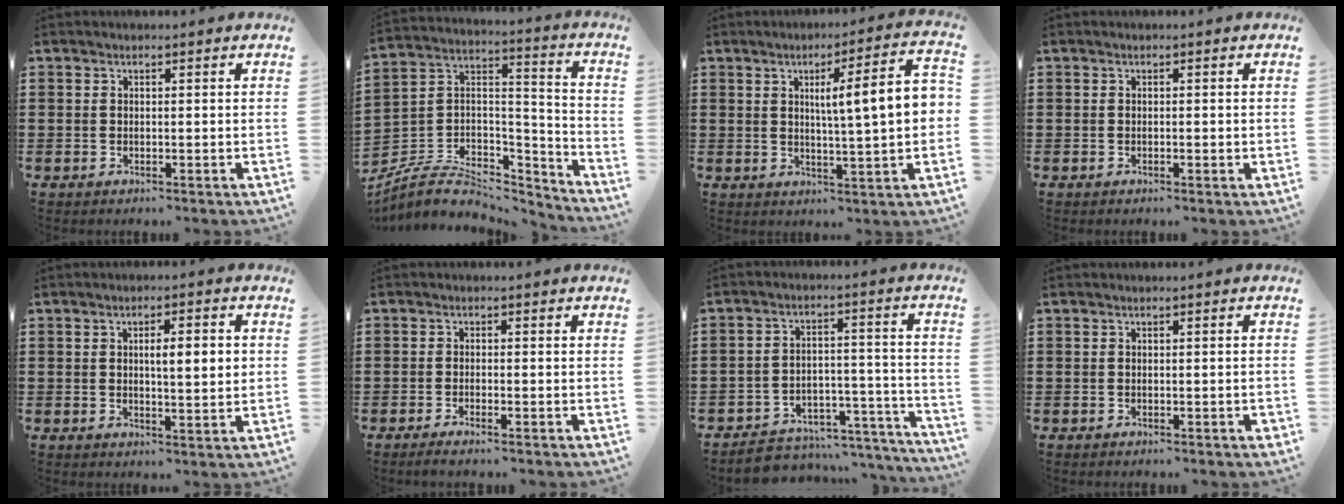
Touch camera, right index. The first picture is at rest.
{"total": 7.1, "force": [-4.9, 4.0, 3.1], "torque": [-0.070, 0.009, -0.094]}
{"total": 9.1, "force": [1.4, 0.9, 8.9], "torque": [-0.149, -0.004, 0.014]}
{"total": 0.6, "force": [-0.2, 0.1, 0.6], "torque": [-0.011, -0.004, -0.003]}
{"total": 4.6, "force": [0.6, 1.1, 4.4], "torque": [-0.073, 0.002, 0.007]}
{"total": 1.3, "force": [-1.1, -0.1, 0.7], "torque": [-0.011, -0.002, -0.021]}
{"total": 4.1, "force": [-3.6, 1.8, 0.5], "torque": [-0.017, 0.009, -0.077]}
{"total": 0.8, "force": [-0.5, 0.0, 0.6], "torque": [-0.010, -0.003, -0.009]}